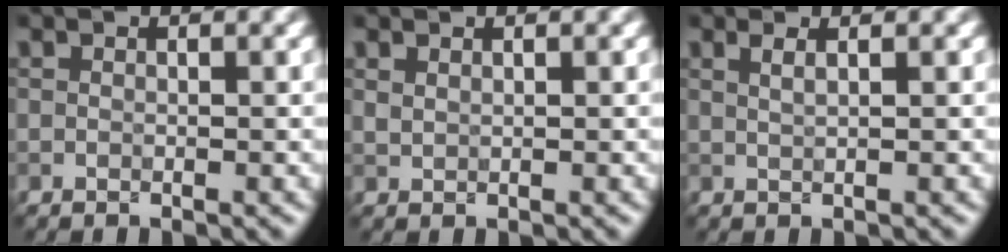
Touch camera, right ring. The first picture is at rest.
{"total": 0.6, "force": [0.5, 0.2, 0.2], "torque": [-0.009, -0.001, 0.014]}
{"total": 1.8, "force": [1.0, 0.8, 1.3], "torque": [-0.006, 0.001, -0.001]}